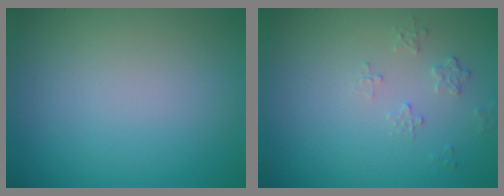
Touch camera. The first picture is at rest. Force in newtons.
{"total": 1.2, "press": 0.8, "slide": 0.9}